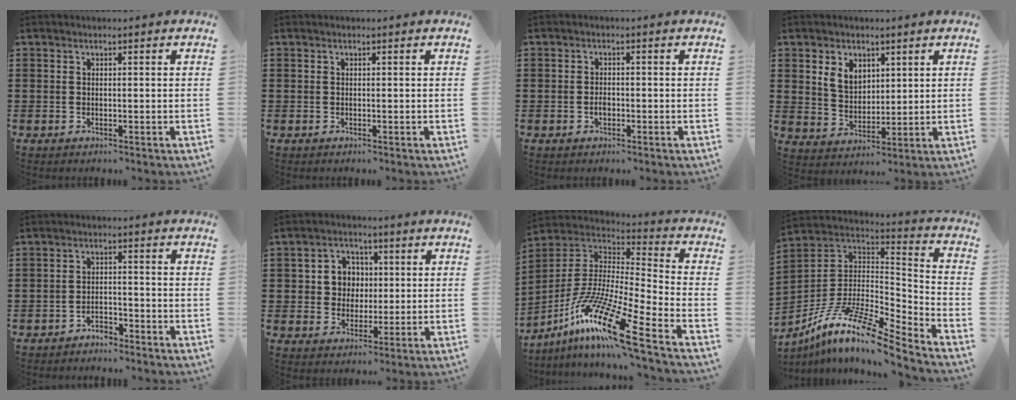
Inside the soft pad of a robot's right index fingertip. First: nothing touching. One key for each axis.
{"total": 0.0}
{"total": 1.6, "fx": -0.5, "fy": 0.9, "fz": 1.2, "tx": -0.025, "ty": 0.000, "tz": -0.009}
{"total": 5.1, "fx": 2.6, "fy": 3.9, "fz": 2.2, "tx": -0.059, "ty": 0.015, "tz": 0.048}
{"total": 2.5, "fx": -2.5, "fy": 0.5, "fz": 0.2, "tx": -0.011, "ty": 0.003, "tz": -0.052}
{"total": 5.5, "fx": 0.6, "fy": 5.2, "fz": 1.7, "tx": -0.056, "ty": 0.018, "tz": 0.007}
{"total": 15.3, "fx": -10.6, "fy": 1.1, "fz": 11.0, "tx": -0.220, "ty": 0.006, "tz": -0.202}
{"total": 12.6, "fx": -8.6, "fy": 2.6, "fz": 8.8, "tx": -0.180, "ty": 0.005, "tz": -0.168}